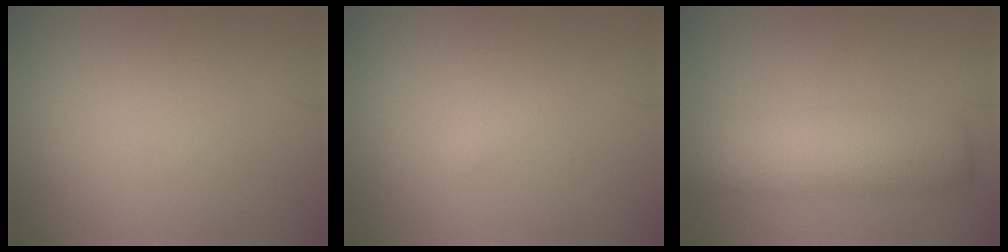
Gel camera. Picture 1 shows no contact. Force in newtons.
{"total": 0.9, "press": 0.9, "slide": 0.0}
{"total": 6.2, "press": 6.2, "slide": 0.2}